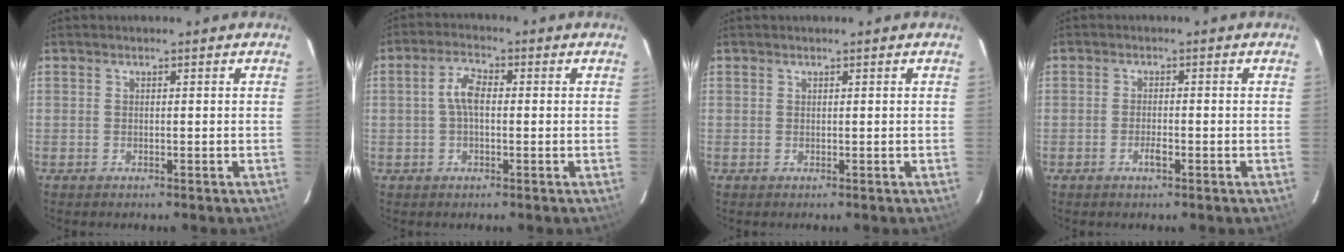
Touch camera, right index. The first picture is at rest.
{"total": 4.5, "force": [0.0, 2.2, 3.9], "torque": [-0.079, 0.013, -0.001]}
{"total": 0.0}
{"total": 2.1, "force": [-1.2, 0.7, 1.6], "torque": [-0.035, 0.000, -0.022]}